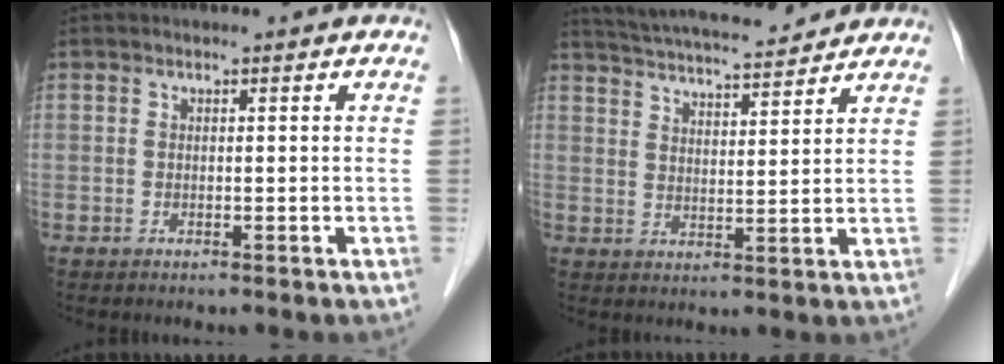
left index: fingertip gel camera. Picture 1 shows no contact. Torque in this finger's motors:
{"motor_torque": [0.78, -0.93, 0.23, 0.02]}